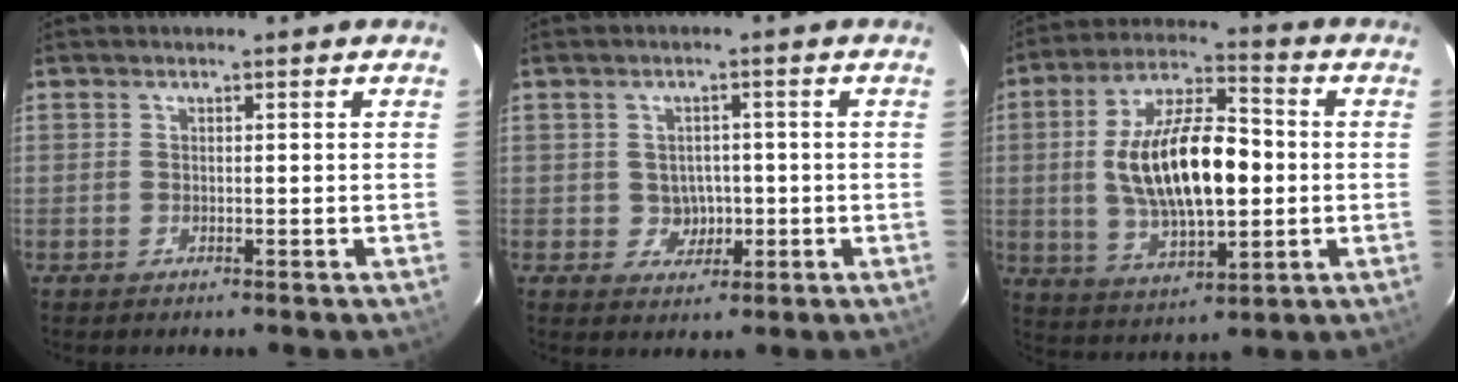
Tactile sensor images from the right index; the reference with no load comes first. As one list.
[{"total": 3.9, "force": [-0.4, 3.7, 1.0], "torque": [-0.020, 0.011, 0.007]}, {"total": 18.6, "force": [-0.1, 8.1, 16.8], "torque": [-0.309, 0.009, 0.006]}]